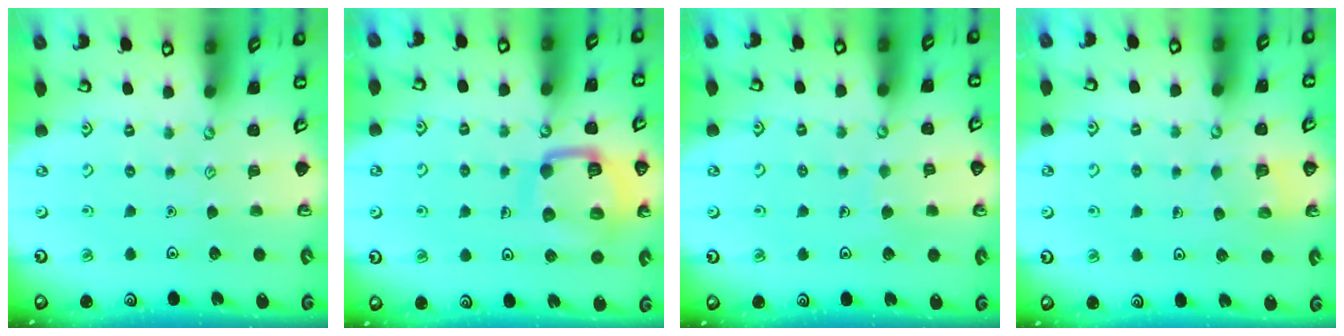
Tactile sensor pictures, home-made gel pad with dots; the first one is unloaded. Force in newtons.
{"total": 14.0, "press": 13.9, "slide": 1.7}
{"total": 3.9, "press": 3.9, "slide": 0.3}
{"total": 3.2, "press": 3.2, "slide": 0.2}